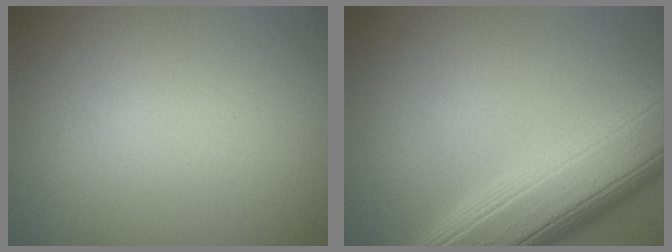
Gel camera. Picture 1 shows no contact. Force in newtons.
{"total": 11.5, "press": 11.5, "slide": 0.4}